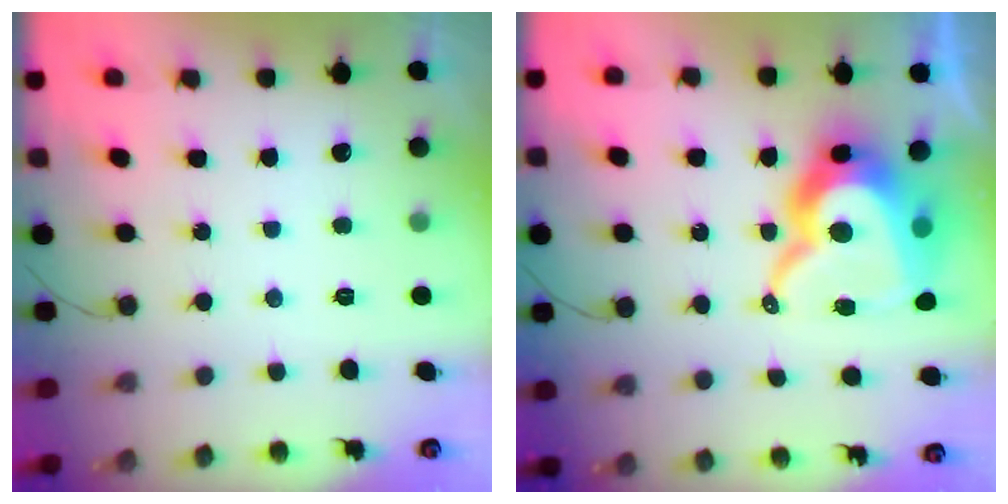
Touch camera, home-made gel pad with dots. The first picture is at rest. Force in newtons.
{"total": 19.4, "press": 19.4, "slide": 1.4}